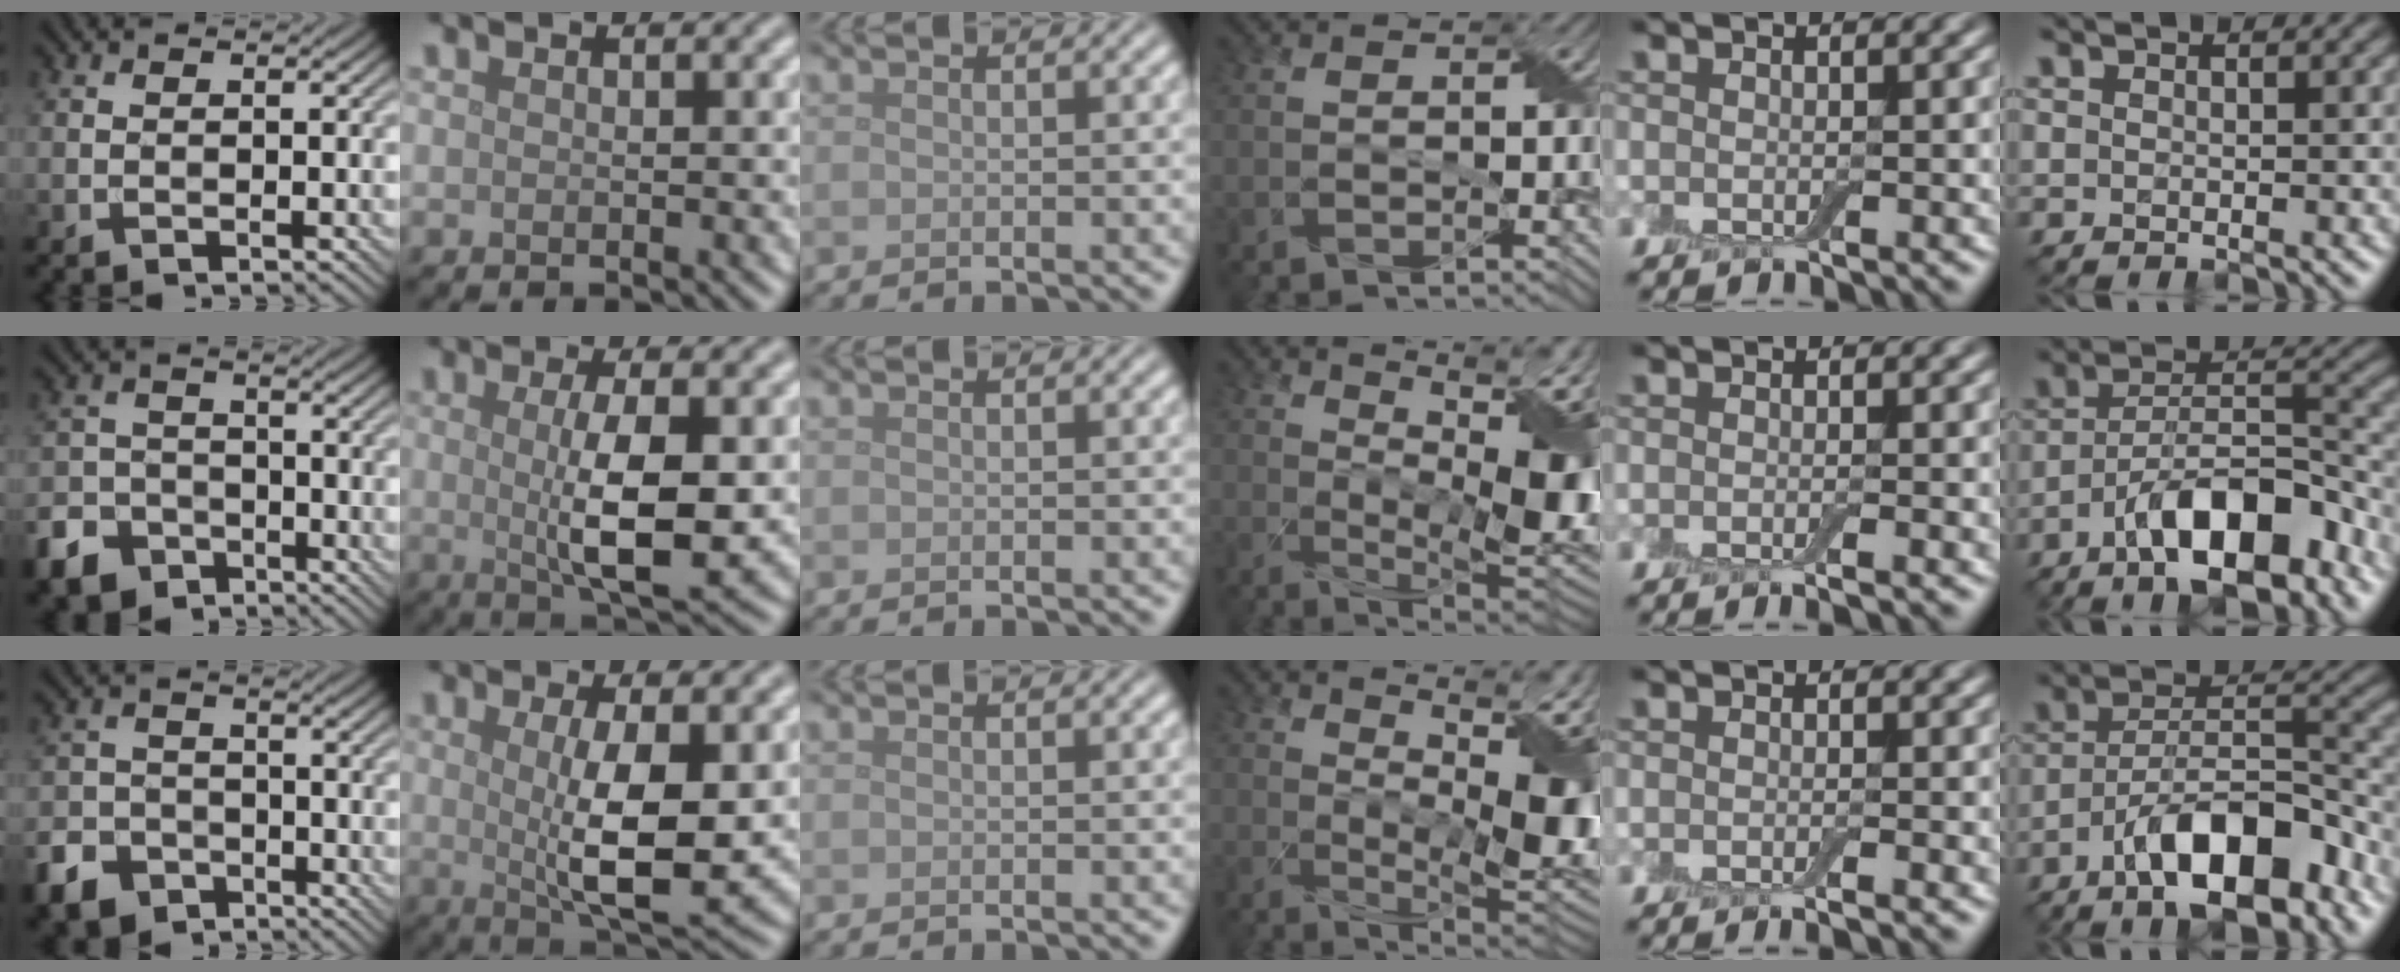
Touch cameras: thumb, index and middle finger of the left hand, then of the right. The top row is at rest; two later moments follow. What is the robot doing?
{"motion": "wrap", "object": "adhesive wrap"}